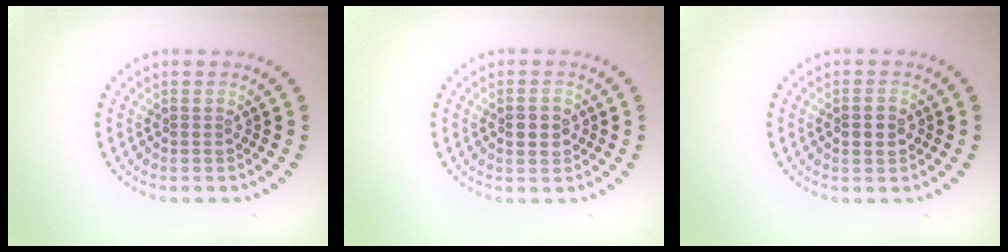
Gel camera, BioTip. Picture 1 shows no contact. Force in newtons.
{"total": 2.5, "press": 2.5, "slide": 0.1}
{"total": 2.2, "press": 2.1, "slide": 0.2}